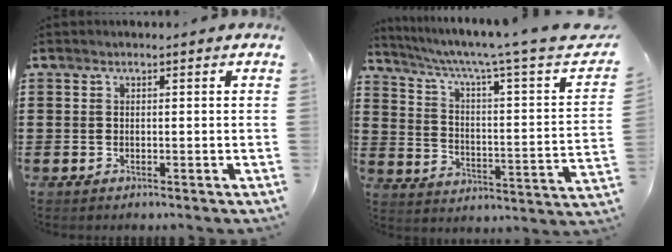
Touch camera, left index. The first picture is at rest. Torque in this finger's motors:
{"motor_torque": [1.57, -0.56, 0.19, 0.08]}